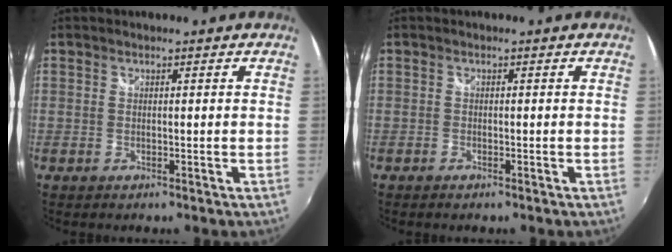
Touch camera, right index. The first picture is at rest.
{"total": 0.7, "force": [-0.6, 0.3, 0.3], "torque": [-0.006, -0.002, -0.012]}